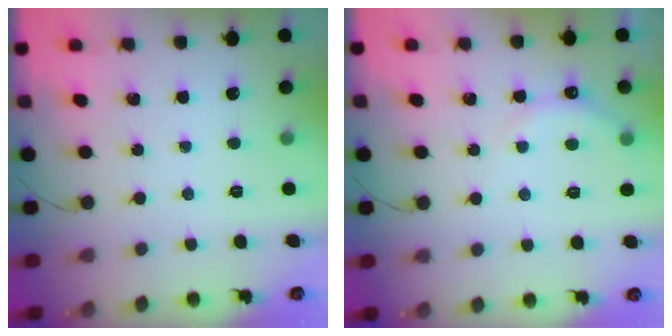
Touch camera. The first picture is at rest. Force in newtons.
{"total": 6.2, "press": 6.1, "slide": 1.1}